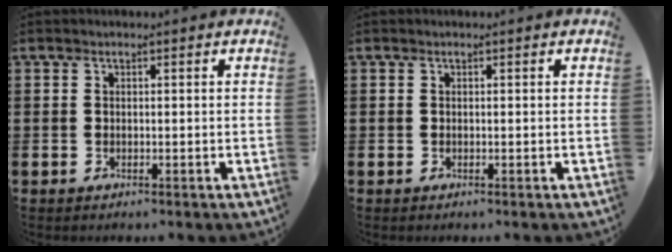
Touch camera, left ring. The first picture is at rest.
{"total": 0.0}